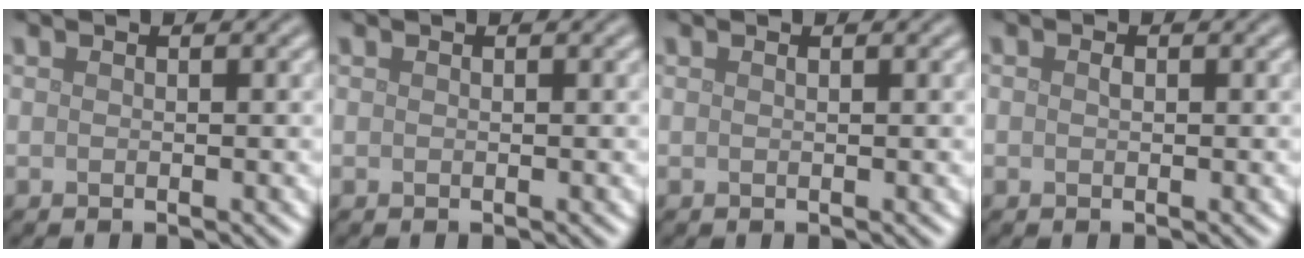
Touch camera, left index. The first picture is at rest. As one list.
[{"total": 0.0}, {"total": 0.0}, {"total": 0.6, "force": [0.1, 0.4, 0.4], "torque": [-0.009, 0.000, 0.000]}]